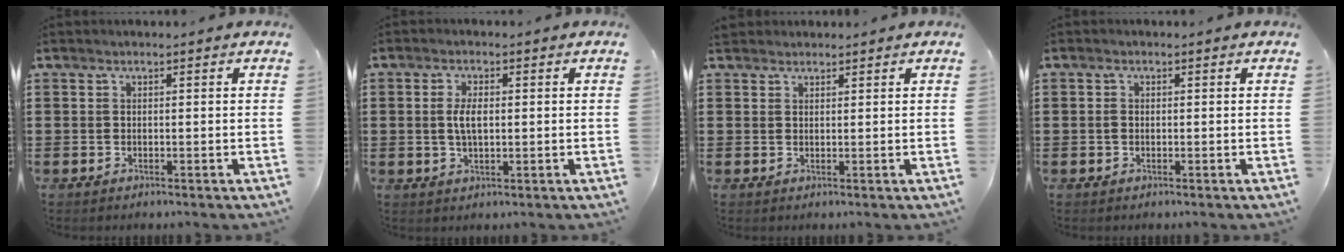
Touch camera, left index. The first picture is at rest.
{"total": 3.5, "force": [0.2, 1.5, 3.1], "torque": [-0.071, 0.002, -0.001]}
{"total": 1.3, "force": [1.2, 0.5, 0.1], "torque": [-0.005, 0.002, 0.024]}
{"total": 1.1, "force": [-0.1, 0.7, 0.9], "torque": [-0.019, 0.004, -0.002]}